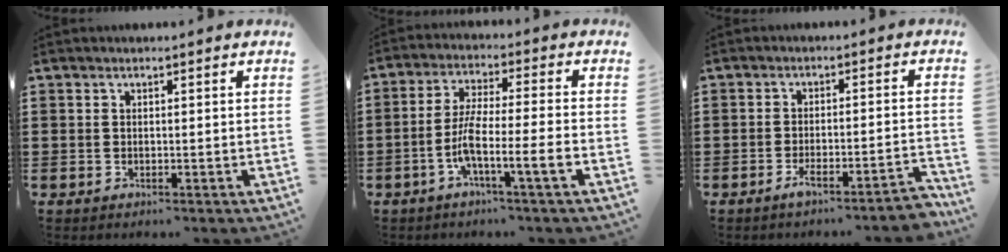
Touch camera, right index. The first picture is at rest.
{"total": 7.3, "force": [-3.2, 0.2, 6.5], "torque": [-0.133, -0.007, -0.067]}
{"total": 4.1, "force": [-3.2, -0.1, 2.6], "torque": [-0.044, -0.009, -0.060]}